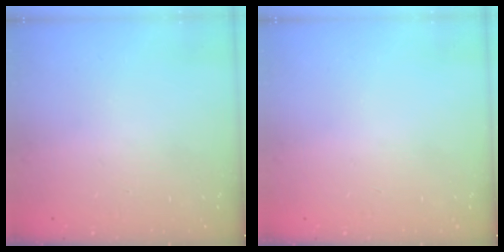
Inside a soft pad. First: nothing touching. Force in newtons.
{"total": 0.0}